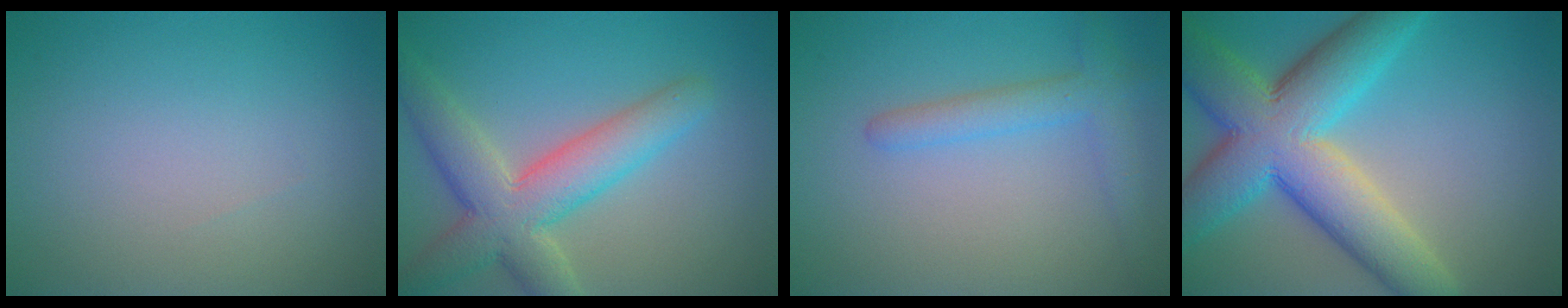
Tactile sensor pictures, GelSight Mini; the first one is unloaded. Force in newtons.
{"total": 7.0, "press": 7.0, "slide": 0.4}
{"total": 2.9, "press": 2.9, "slide": 0.1}
{"total": 11.7, "press": 11.6, "slide": 0.7}